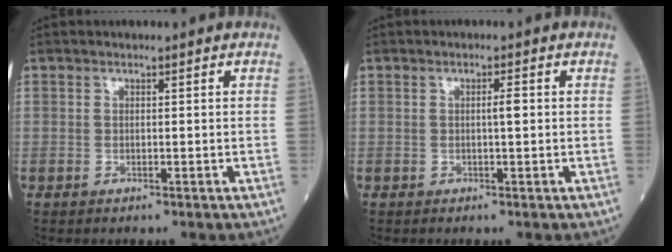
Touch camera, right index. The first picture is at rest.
{"total": 1.5, "force": [0.1, 0.1, 1.5], "torque": [-0.026, 0.002, 0.001]}